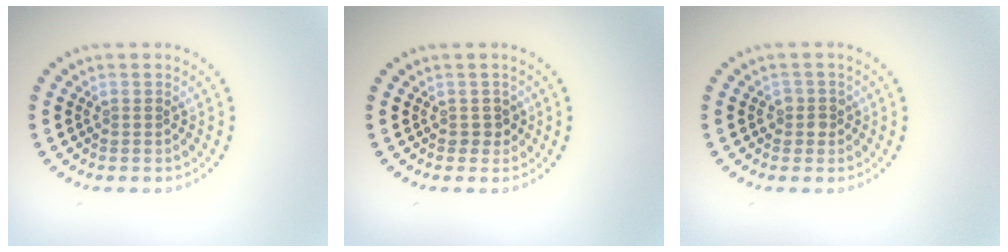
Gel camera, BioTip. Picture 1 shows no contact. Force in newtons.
{"total": 1.2, "press": 1.0, "slide": 0.5}
{"total": 1.3, "press": 1.1, "slide": 0.6}